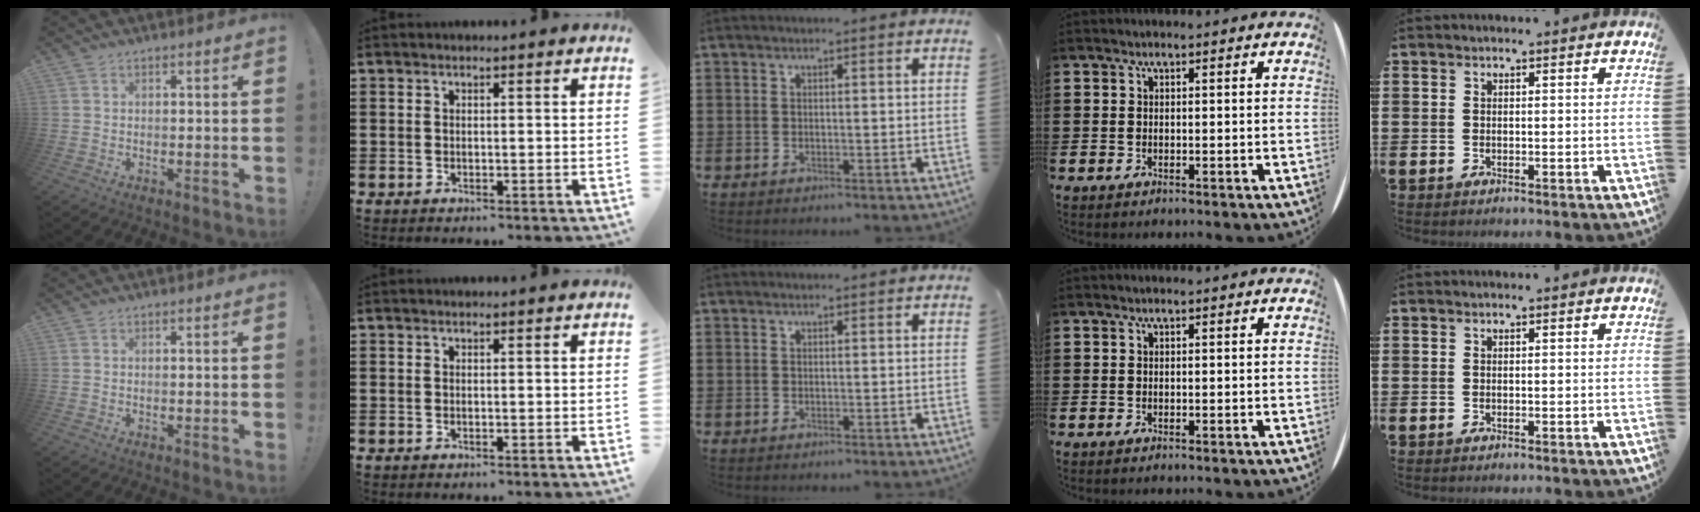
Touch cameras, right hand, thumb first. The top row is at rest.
{}